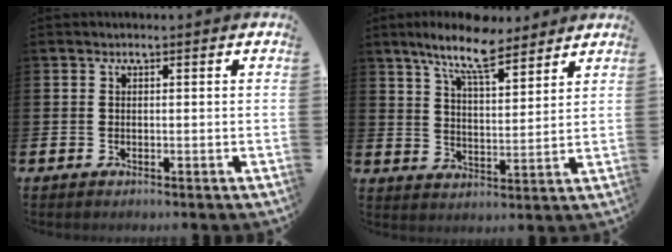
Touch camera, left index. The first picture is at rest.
{"total": 9.4, "force": [8.0, 2.1, 4.5], "torque": [-0.100, -0.029, 0.144]}